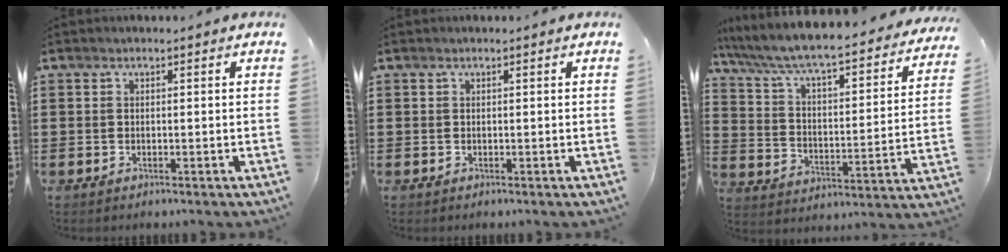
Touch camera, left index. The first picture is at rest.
{"total": 0.0}
{"total": 5.7, "force": [4.9, 0.2, 2.9], "torque": [-0.079, -0.049, 0.072]}